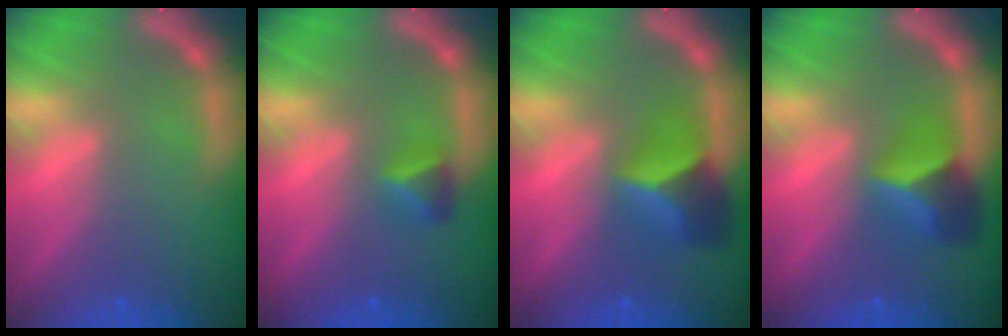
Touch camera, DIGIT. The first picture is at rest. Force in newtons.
{"total": 1.9}
{"total": 4.9}
{"total": 4.4}